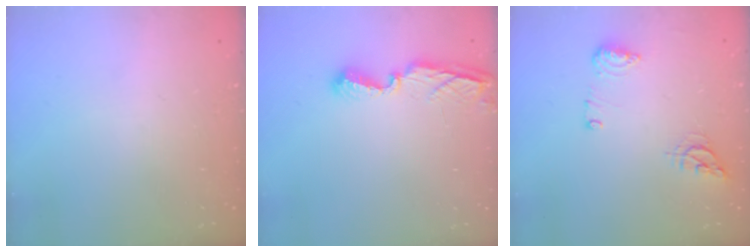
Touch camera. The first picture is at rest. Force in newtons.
{"total": 8.0, "press": 7.9, "slide": 1.0}
{"total": 11.7, "press": 10.0, "slide": 6.1}